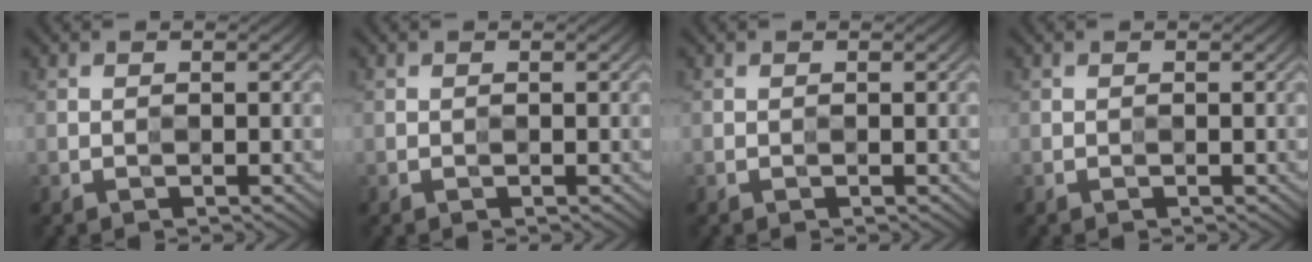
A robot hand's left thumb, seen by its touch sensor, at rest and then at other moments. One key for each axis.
{"total": 0.0}
{"total": 0.0}
{"total": 0.0}